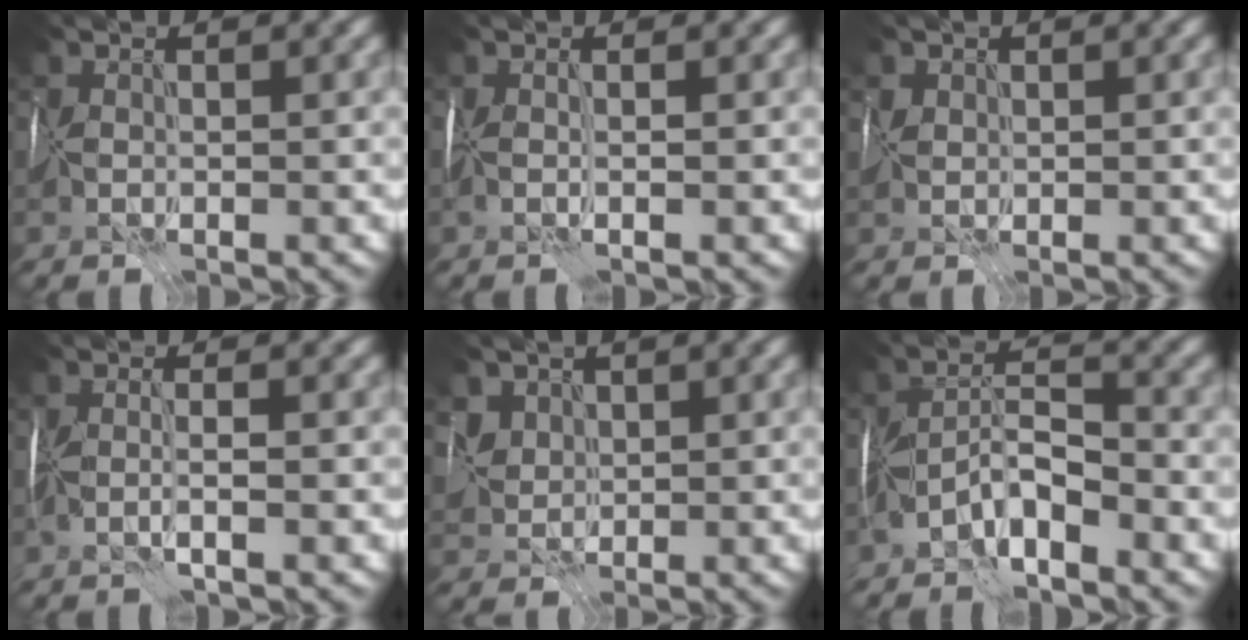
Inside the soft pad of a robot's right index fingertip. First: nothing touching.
{"total": 1.1, "force": [-0.1, -1.0, -0.5], "torque": [0.019, -0.004, -0.003]}
{"total": 0.8, "force": [0.5, 0.4, -0.4], "torque": [0.014, -0.002, 0.008]}
{"total": 1.3, "force": [-0.6, -1.1, 0.2], "torque": [0.009, -0.007, -0.014]}
{"total": 2.4, "force": [1.7, 1.7, 0.3], "torque": [-0.012, -0.001, 0.047]}
{"total": 3.3, "force": [-2.6, 0.5, 1.9], "torque": [-0.017, 0.007, -0.056]}